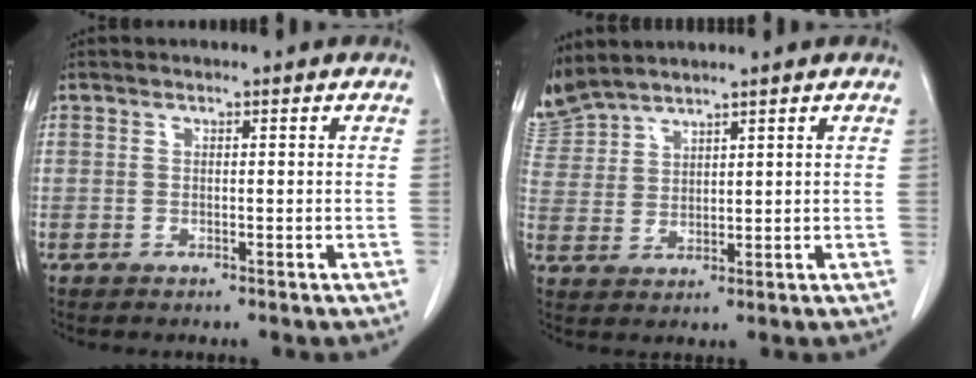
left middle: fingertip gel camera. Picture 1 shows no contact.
{"total": 6.4, "force": [6.4, 0.2, 0.9], "torque": [-0.041, 0.013, 0.142]}